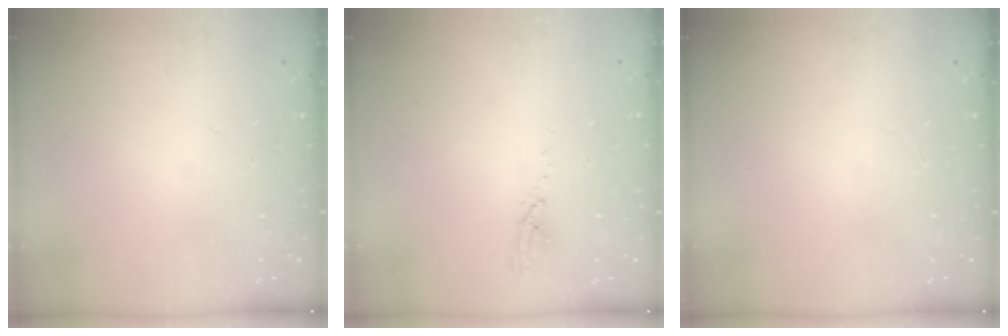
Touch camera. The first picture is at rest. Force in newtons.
{"total": 2.9, "press": 2.9, "slide": 0.2}
{"total": 0.0}